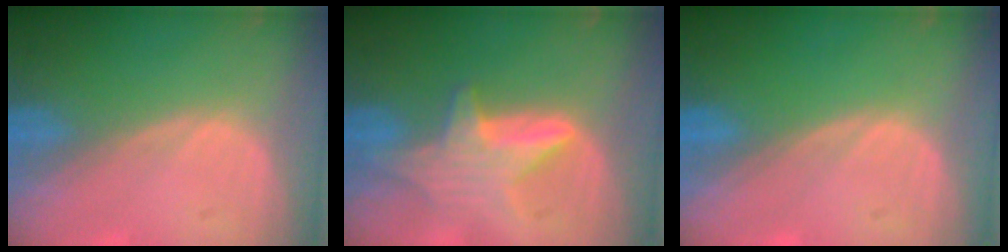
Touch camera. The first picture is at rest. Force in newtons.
{"total": 6.0, "press": 5.9, "slide": 0.6}
{"total": 0.0}